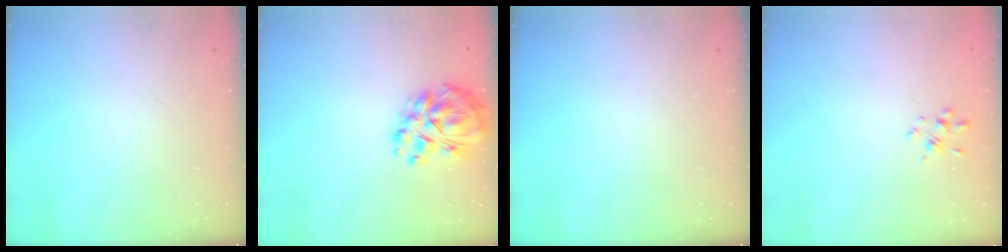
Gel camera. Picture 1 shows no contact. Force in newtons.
{"total": 14.4, "press": 13.6, "slide": 4.8}
{"total": 0.0}
{"total": 2.2, "press": 2.0, "slide": 0.9}